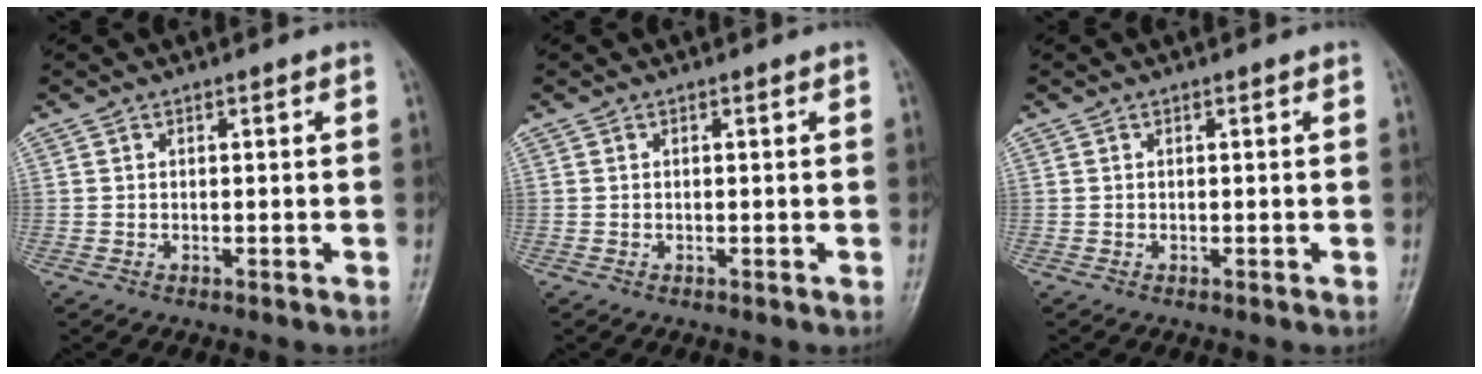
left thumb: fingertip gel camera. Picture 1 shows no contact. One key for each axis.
{"total": 0.0}
{"total": 0.0}